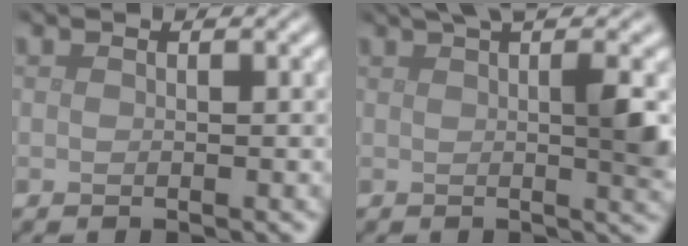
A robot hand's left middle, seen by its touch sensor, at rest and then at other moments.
{"total": 5.3, "force": [1.7, 1.0, 4.9], "torque": [-0.064, 0.003, 0.027]}